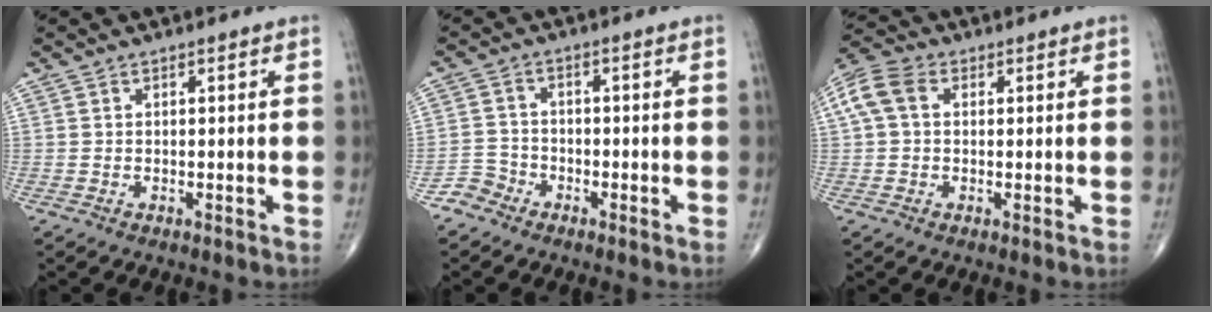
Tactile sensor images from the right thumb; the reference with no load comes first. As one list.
[{"total": 3.4, "force": [-2.6, 2.2, 0.0], "torque": [0.011, 0.012, -0.059]}, {"total": 7.2, "force": [1.4, 5.1, 4.9], "torque": [-0.112, 0.027, 0.022]}]